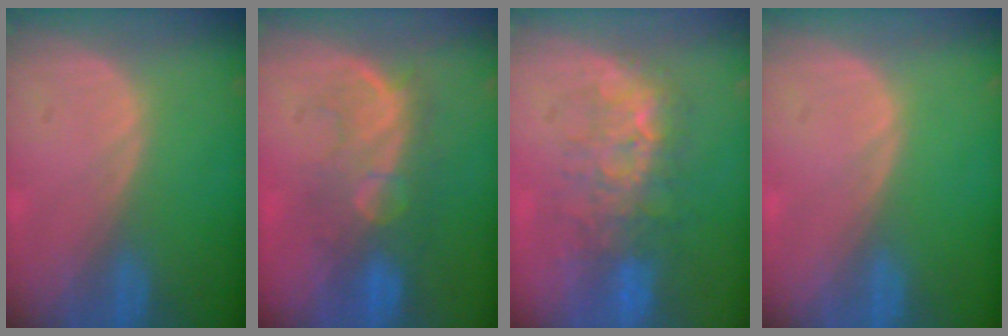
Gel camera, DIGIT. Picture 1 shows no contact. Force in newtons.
{"total": 8.2, "press": 8.0, "slide": 1.9}
{"total": 8.4, "press": 8.0, "slide": 2.6}
{"total": 0.0}